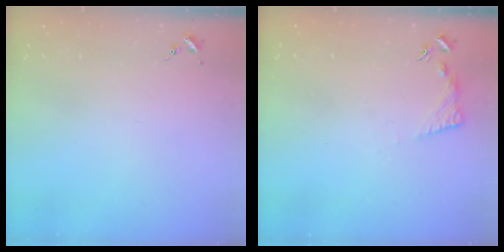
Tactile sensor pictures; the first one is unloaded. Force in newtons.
{"total": 6.0, "press": 6.0, "slide": 0.4}